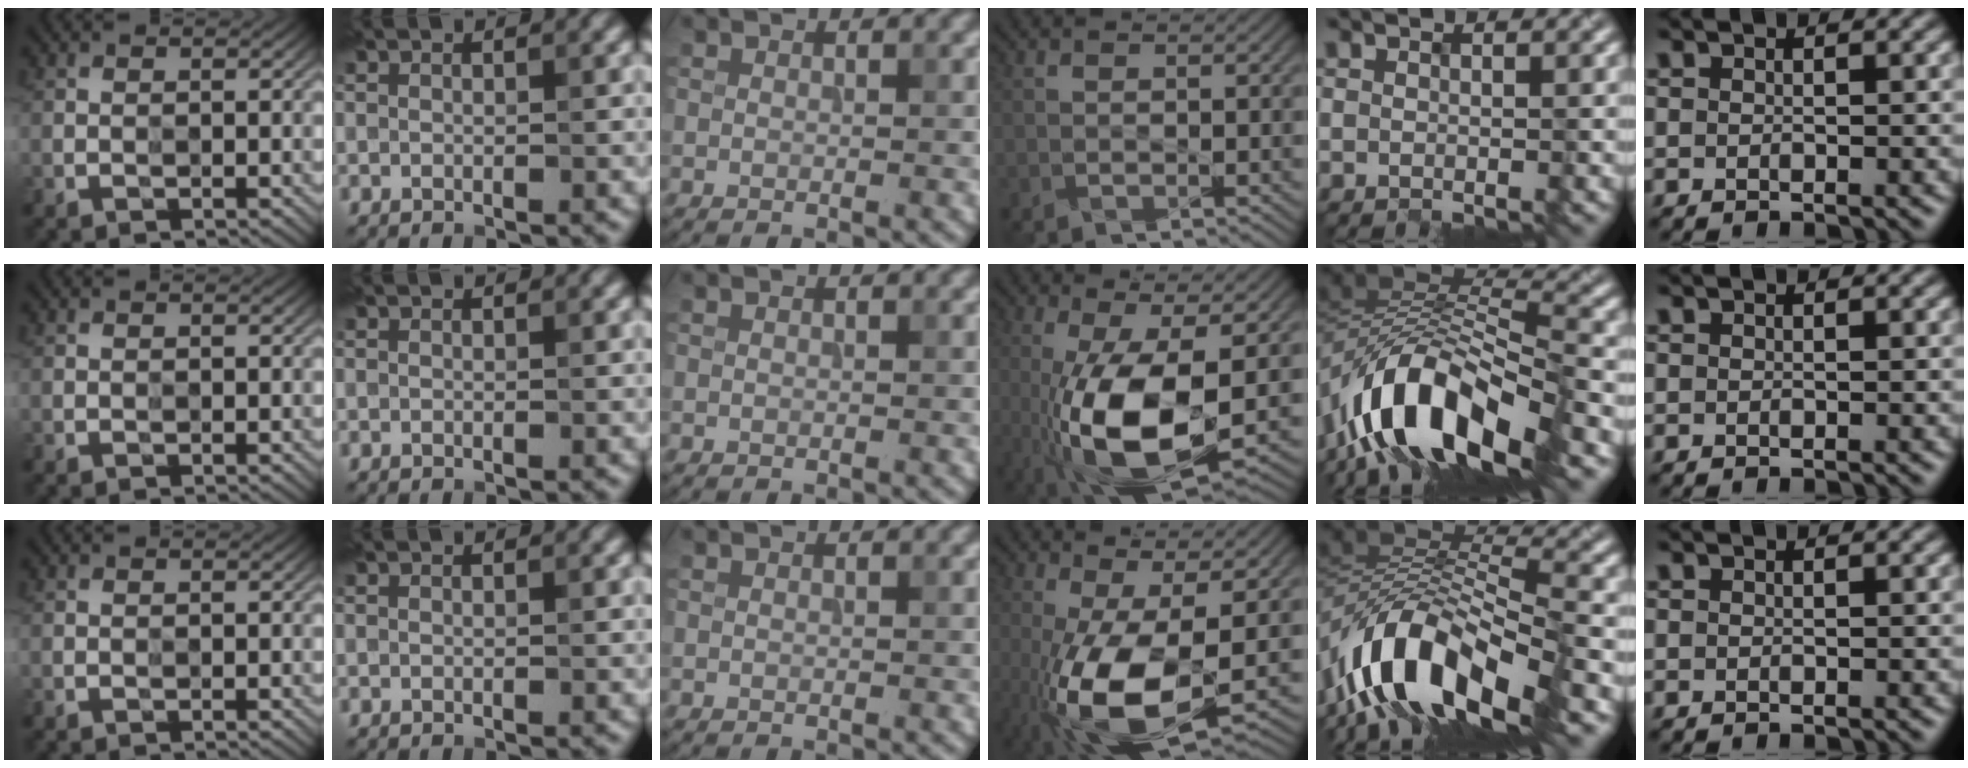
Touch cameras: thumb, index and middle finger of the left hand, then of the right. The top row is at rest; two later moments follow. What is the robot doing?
{"motion": "insert", "object": "pill capsule"}